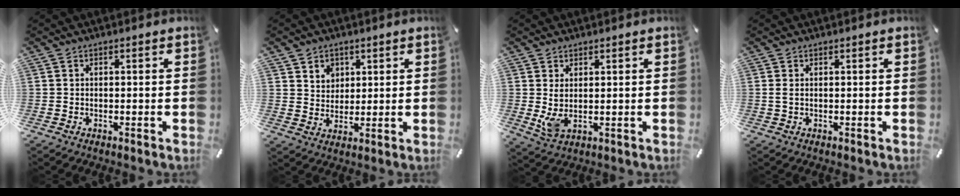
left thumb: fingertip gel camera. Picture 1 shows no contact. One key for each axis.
{"total": 5.0, "fx": 2.5, "fy": 4.4, "fz": 0.0, "tx": -0.005, "ty": -0.011, "tz": 0.044}
{"total": 4.2, "fx": 1.6, "fy": 2.3, "fz": 3.1, "tx": -0.075, "ty": -0.014, "tz": 0.024}
{"total": 1.2, "fx": 0.2, "fy": 0.4, "fz": 1.1, "tx": -0.024, "ty": 0.001, "tz": 0.004}